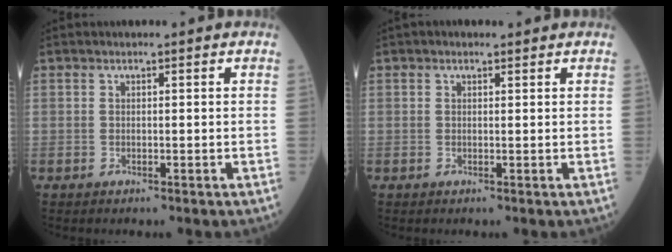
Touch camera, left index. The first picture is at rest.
{"total": 0.9, "force": [0.7, 0.5, 0.3], "torque": [-0.012, 0.005, 0.008]}